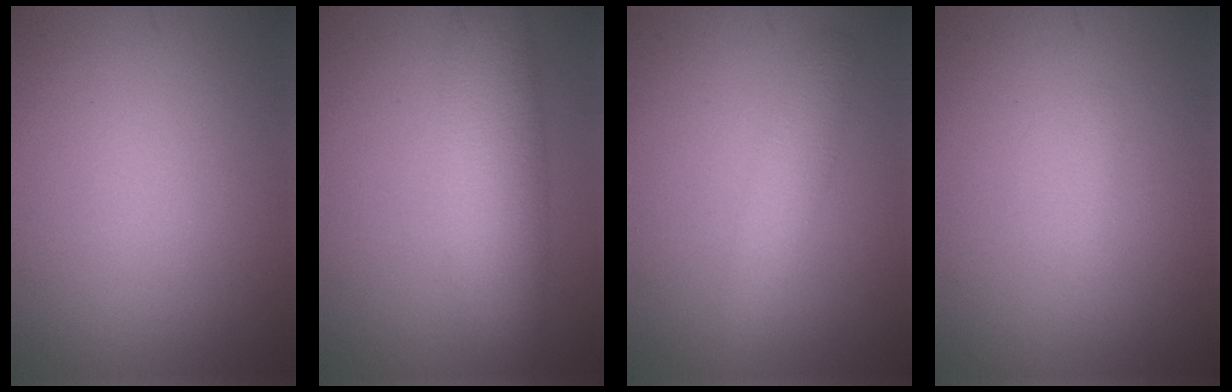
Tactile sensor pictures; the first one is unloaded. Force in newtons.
{"total": 6.9, "press": 6.9, "slide": 0.4}
{"total": 2.8, "press": 2.8, "slide": 0.0}
{"total": 0.7, "press": 0.7, "slide": 0.0}